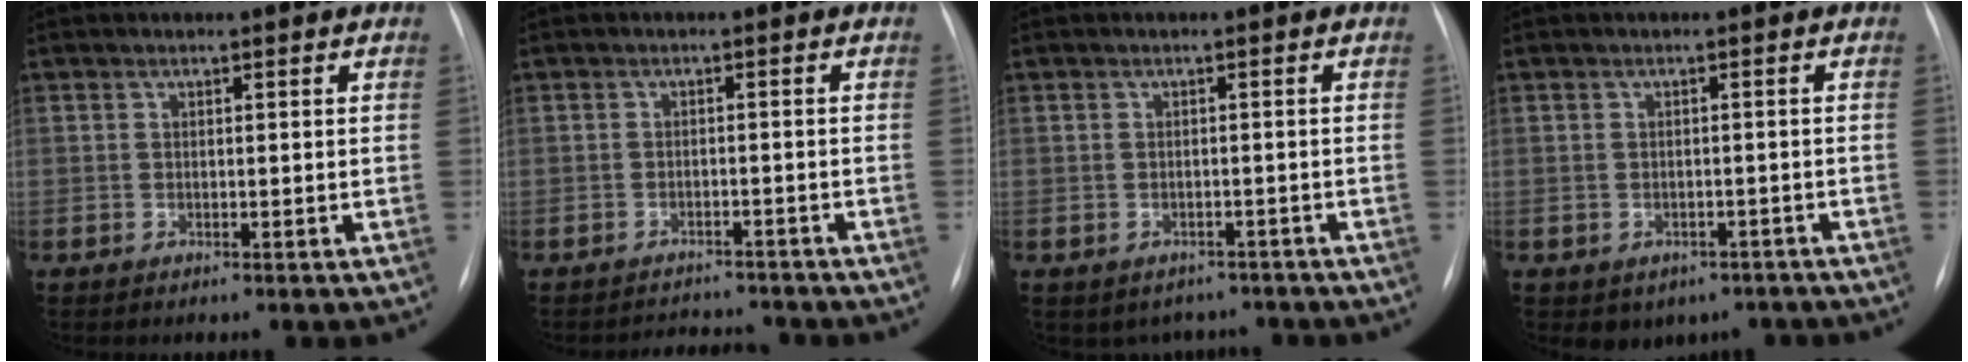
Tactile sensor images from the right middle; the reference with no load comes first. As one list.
[{"total": 4.9, "force": [-4.8, 1.0, 0.1], "torque": [-0.002, 0.004, -0.064]}, {"total": 4.9, "force": [-4.0, 2.8, 0.2], "torque": [0.009, 0.014, -0.046]}, {"total": 5.2, "force": [-3.7, 3.5, 1.1], "torque": [-0.004, 0.018, -0.040]}]